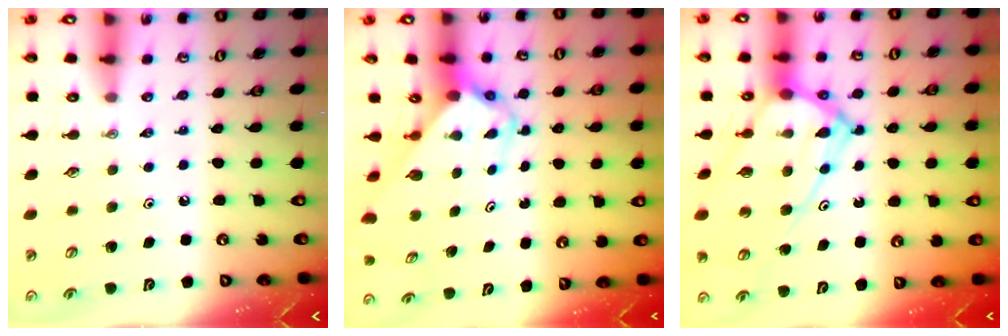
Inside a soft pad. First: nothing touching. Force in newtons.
{"total": 3.9, "press": 3.9, "slide": 0.3}
{"total": 15.7, "press": 15.6, "slide": 1.4}